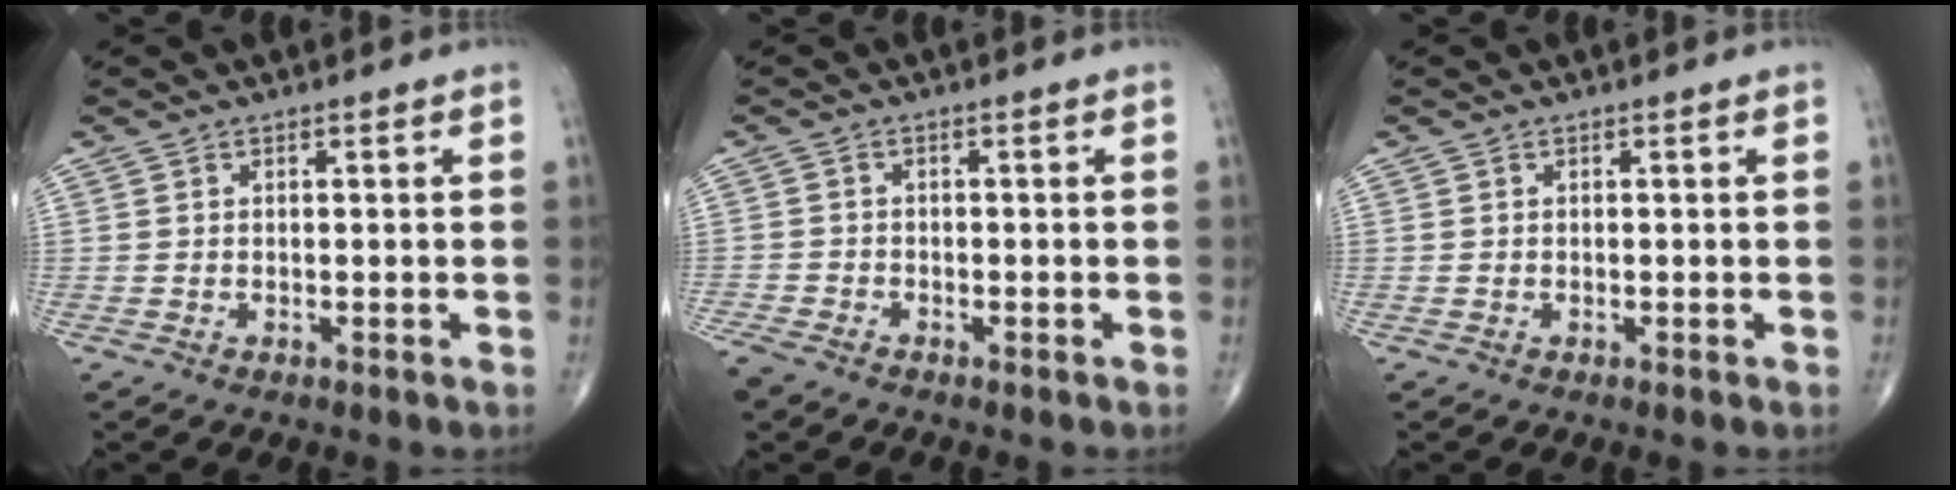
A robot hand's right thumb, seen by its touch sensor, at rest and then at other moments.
{"total": 3.9, "force": [-3.1, 1.9, 1.4], "torque": [-0.040, -0.001, -0.063]}
{"total": 0.0}